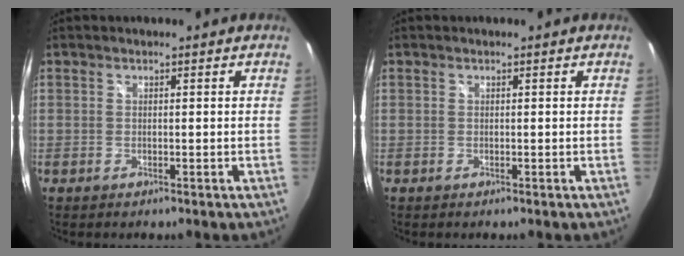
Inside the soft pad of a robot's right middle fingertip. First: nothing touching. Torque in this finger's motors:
{"motor_torque": [-0.03, -0.10, -0.01, 0.00]}